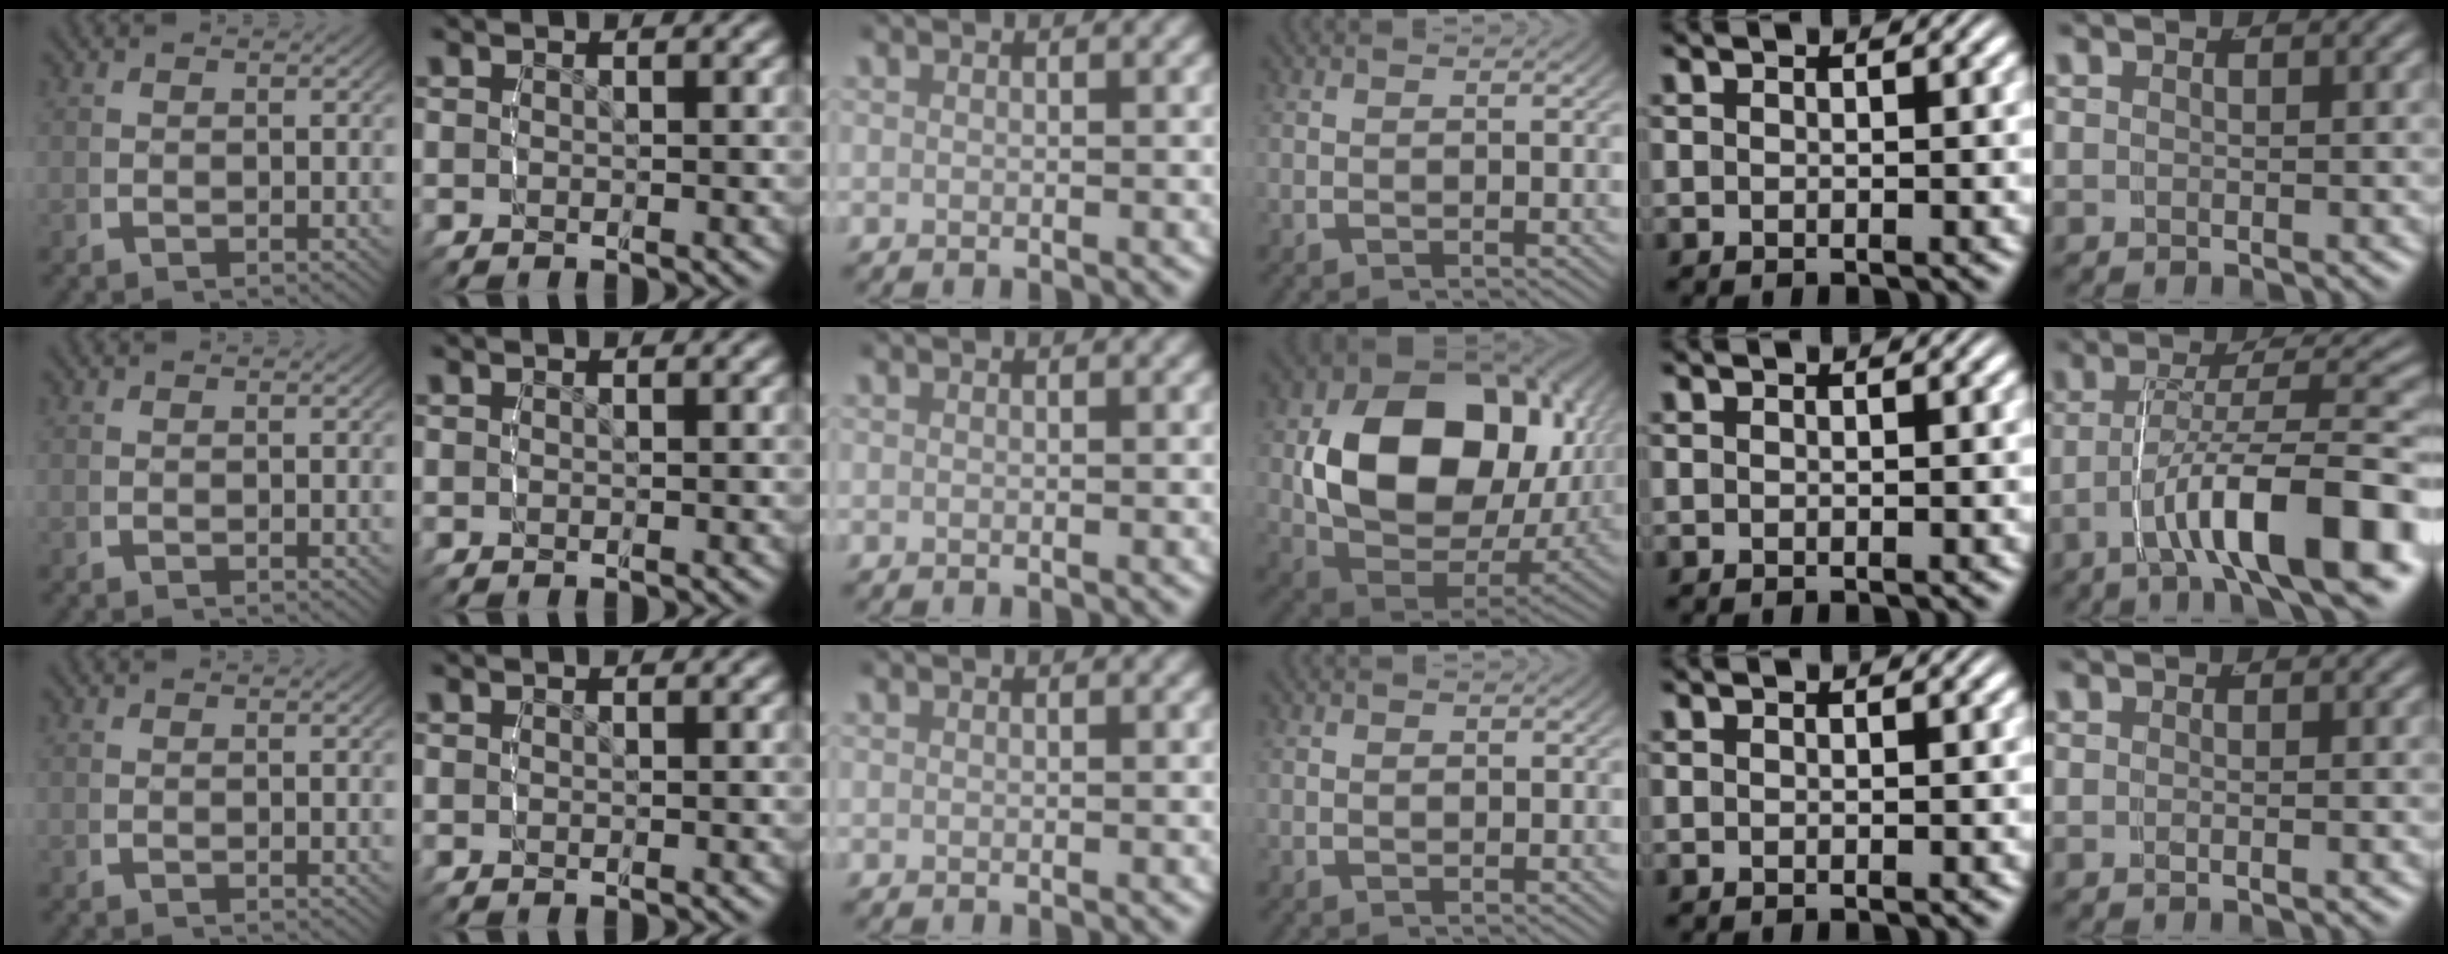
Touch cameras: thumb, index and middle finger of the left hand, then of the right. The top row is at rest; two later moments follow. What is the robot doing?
{"motion": "lift_and_place", "object": "lipstick"}